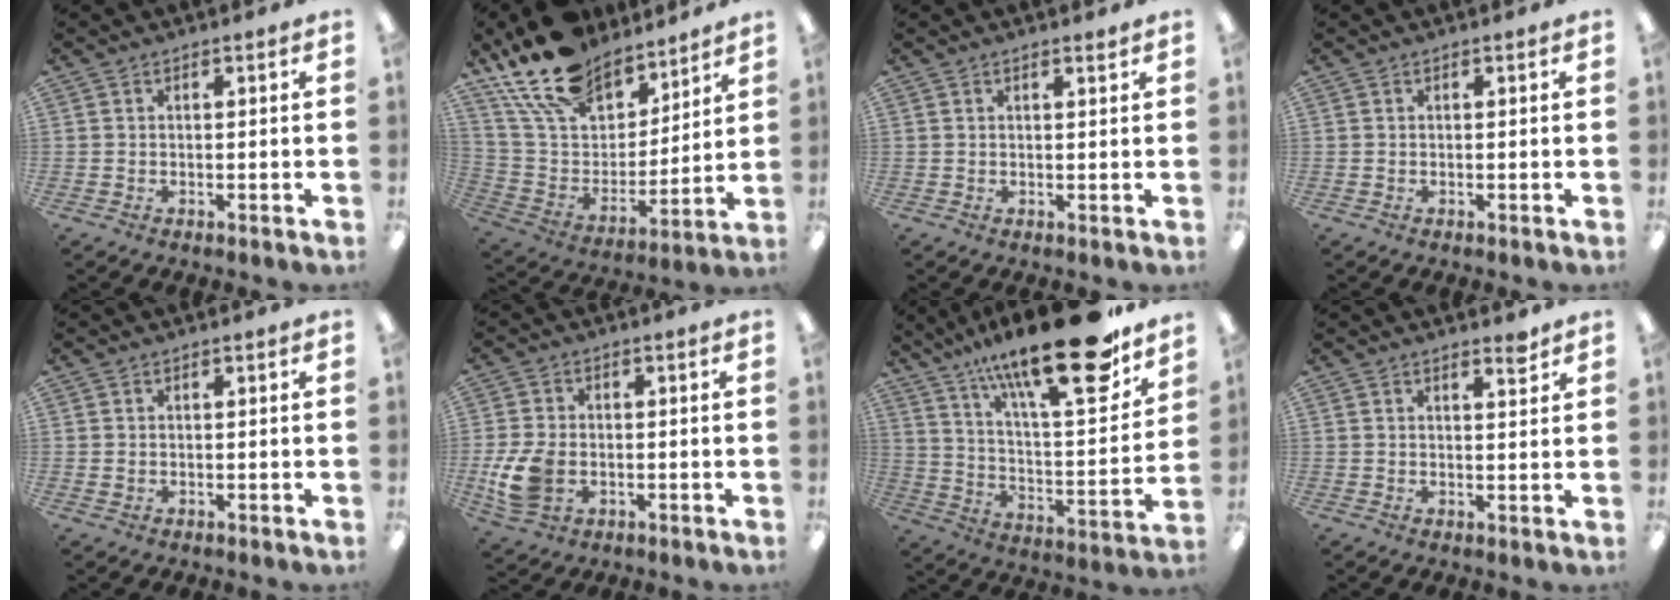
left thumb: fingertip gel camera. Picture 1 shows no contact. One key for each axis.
{"total": 19.0, "fx": 15.0, "fy": 9.4, "fz": 6.9, "tx": -0.159, "ty": -0.091, "tz": 0.276}
{"total": 1.2, "fx": 1.0, "fy": 0.0, "fz": 0.6, "tx": -0.005, "ty": -0.006, "tz": 0.016}
{"total": 0.0}
{"total": 0.6, "fx": 0.3, "fy": 0.4, "fz": 0.3, "tx": 0.002, "ty": 0.000, "tz": 0.002}
{"total": 9.5, "fx": -2.0, "fy": 6.7, "fz": 6.3, "tx": -0.130, "ty": 0.004, "tz": -0.032}
{"total": 26.1, "fx": 18.6, "fy": 6.4, "fz": 17.2, "tx": -0.267, "ty": -0.126, "tz": 0.302}
{"total": 2.7, "fx": 2.4, "fy": 0.5, "fz": 1.3, "tx": -0.005, "ty": -0.016, "tz": 0.037}